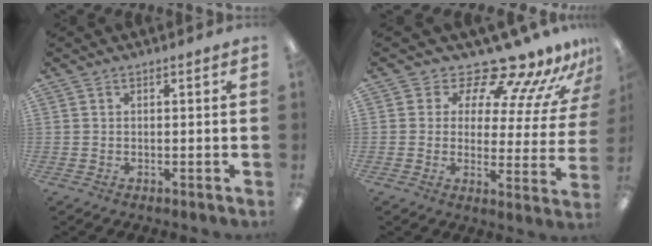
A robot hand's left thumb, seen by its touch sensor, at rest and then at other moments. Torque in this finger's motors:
{"motor_torque": [-0.03, 0.05, 0.09, -0.13, 0.03]}